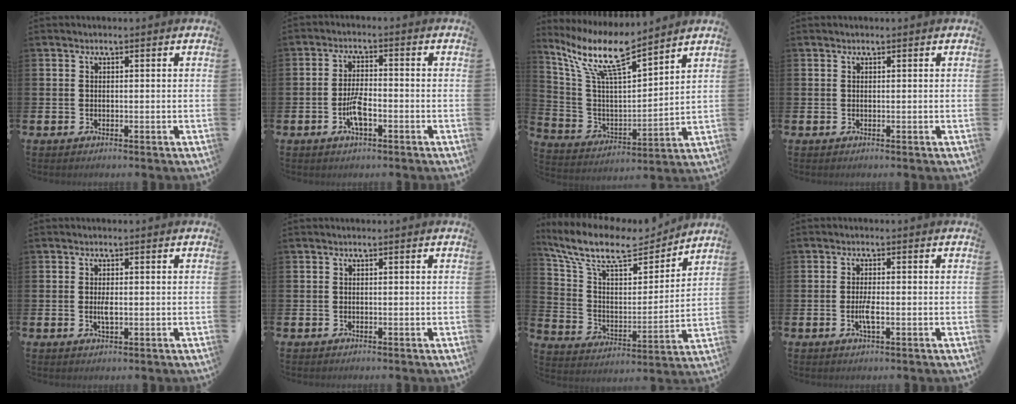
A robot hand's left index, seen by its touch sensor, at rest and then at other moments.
{"total": 4.3, "force": [-1.5, 1.4, 3.8], "torque": [-0.086, 0.004, -0.029]}
{"total": 11.3, "force": [9.1, 1.9, 6.3], "torque": [-0.161, -0.047, 0.156]}
{"total": 0.0}
{"total": 1.6, "force": [0.1, 0.5, 1.6], "torque": [-0.031, 0.001, 0.000]}
{"total": 0.0}
{"total": 11.3, "force": [9.6, 3.6, 4.7], "torque": [-0.135, -0.060, 0.165]}
{"total": 2.1, "force": [-0.5, 0.4, 2.0], "torque": [-0.038, 0.000, -0.009]}